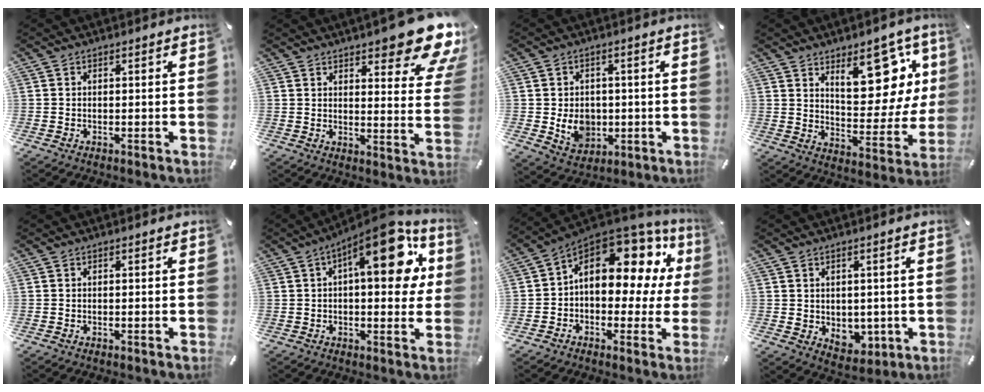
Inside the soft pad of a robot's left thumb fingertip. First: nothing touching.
{"total": 13.7, "force": [10.2, 4.2, 8.1], "torque": [-0.096, -0.085, 0.171]}
{"total": 7.8, "force": [-0.9, 6.7, 4.0], "torque": [-0.071, 0.004, -0.014]}
{"total": 16.9, "force": [10.0, 8.8, 10.4], "torque": [-0.127, -0.070, 0.173]}
{"total": 0.0}
{"total": 17.1, "force": [6.0, 7.1, 14.4], "torque": [-0.179, -0.031, 0.091]}
{"total": 15.5, "force": [5.8, 9.6, 10.7], "torque": [-0.153, -0.039, 0.097]}
{"total": 5.0, "force": [1.3, 4.6, 1.6], "torque": [-0.003, -0.007, 0.026]}